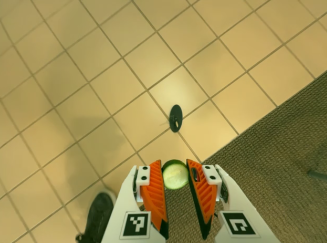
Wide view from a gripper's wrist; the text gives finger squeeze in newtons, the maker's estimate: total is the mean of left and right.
{"total": 8.1, "left": 8.4, "right": 7.9}